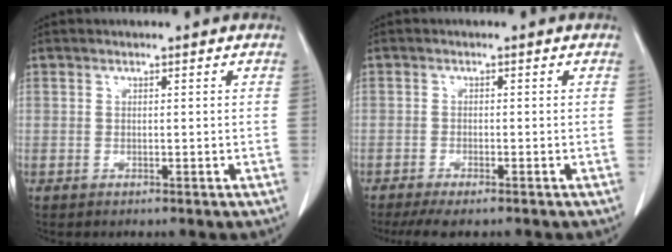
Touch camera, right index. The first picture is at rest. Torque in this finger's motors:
{"motor_torque": [0.49, -0.45, 0.19, 0.04]}